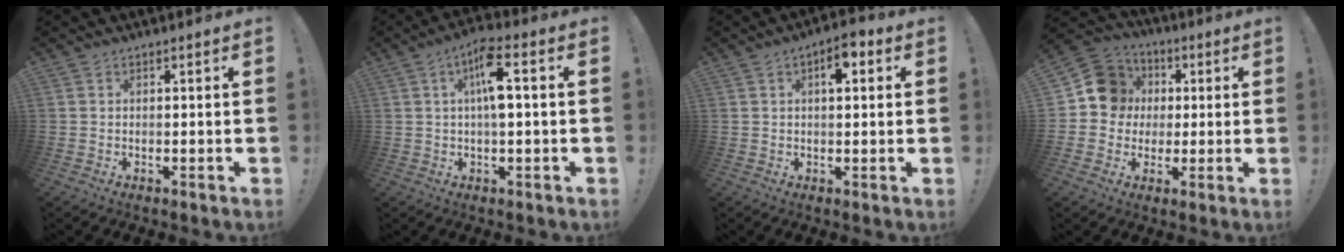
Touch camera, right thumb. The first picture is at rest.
{"total": 8.7, "force": [1.5, 2.3, 8.2], "torque": [-0.130, -0.002, 0.021]}
{"total": 5.3, "force": [1.7, 2.5, 4.4], "torque": [-0.047, -0.004, 0.020]}
{"total": 12.8, "force": [1.8, 11.8, 4.4], "torque": [-0.045, 0.008, 0.044]}